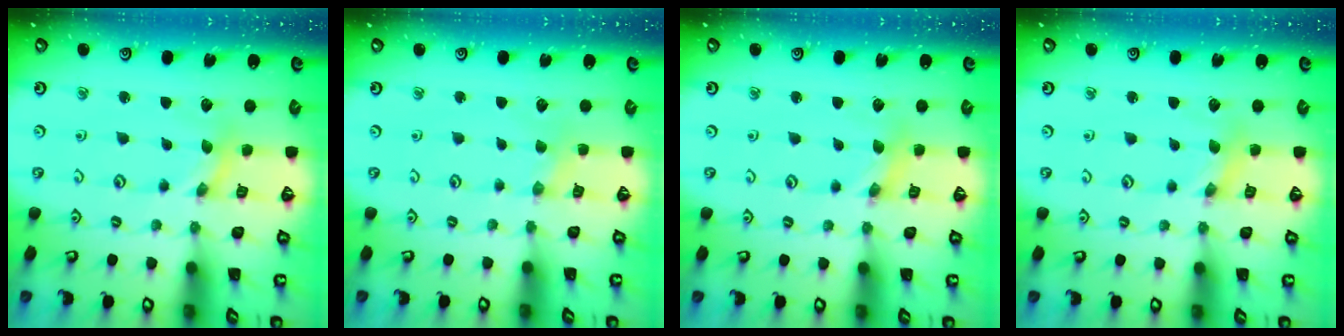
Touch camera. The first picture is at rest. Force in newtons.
{"total": 1.5, "press": 1.5, "slide": 0.3}
{"total": 2.7, "press": 2.7, "slide": 0.3}
{"total": 2.1, "press": 2.1, "slide": 0.3}